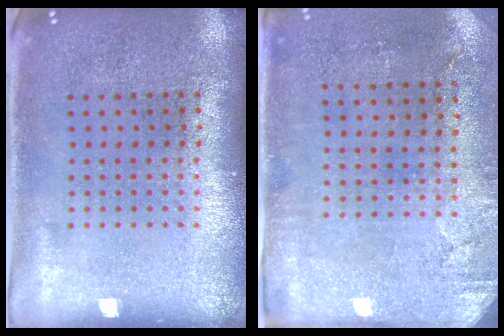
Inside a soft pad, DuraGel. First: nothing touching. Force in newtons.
{"total": 2.9, "press": 2.4, "slide": 1.7}